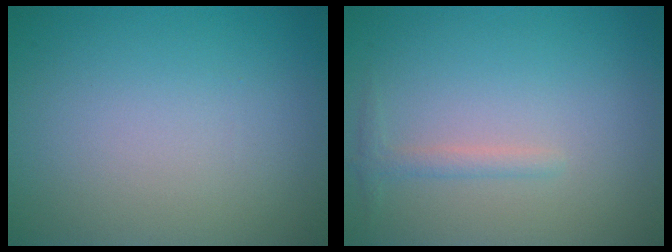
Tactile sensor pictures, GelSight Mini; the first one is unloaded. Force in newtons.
{"total": 1.2, "press": 1.2, "slide": 0.0}